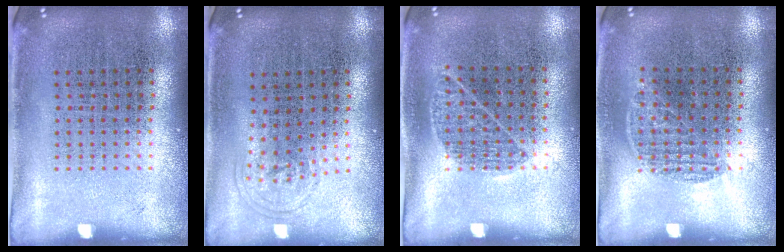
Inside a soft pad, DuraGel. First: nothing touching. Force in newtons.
{"total": 0.7, "press": 0.5, "slide": 0.5}
{"total": 0.9, "press": 0.5, "slide": 0.7}
{"total": 0.8, "press": 0.7, "slide": 0.5}